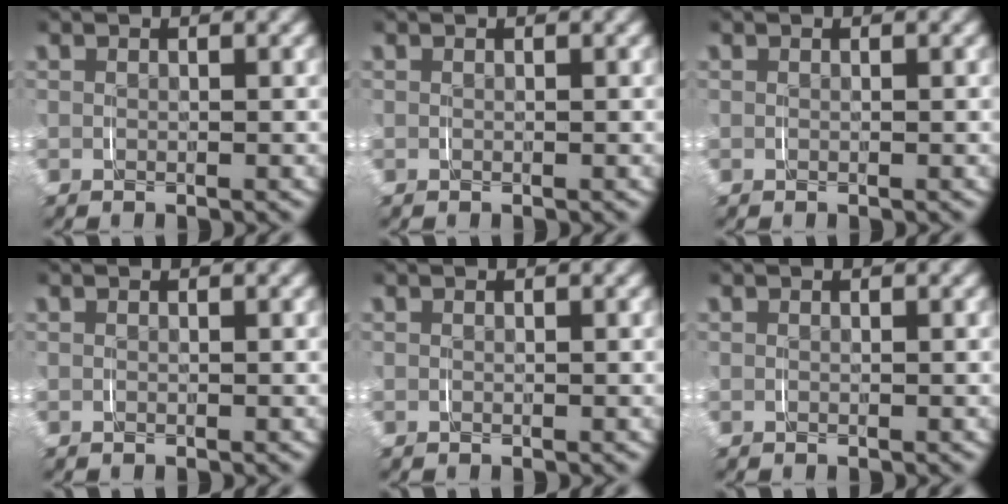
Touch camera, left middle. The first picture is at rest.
{"total": 0.0}
{"total": 0.0}
{"total": 0.0}
{"total": 0.0}
{"total": 0.0}